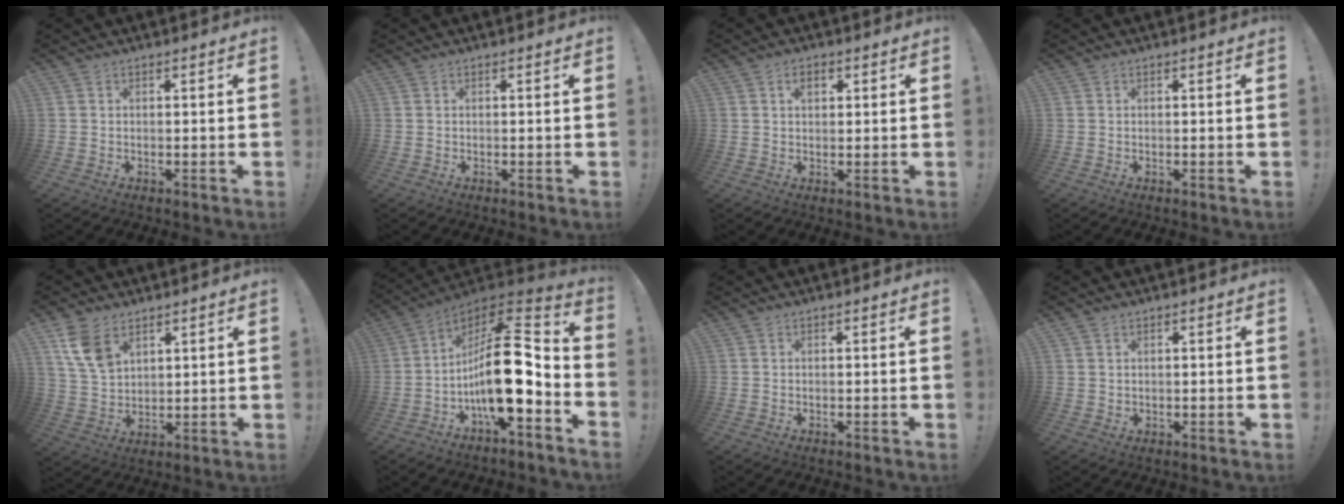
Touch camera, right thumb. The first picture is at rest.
{"total": 0.0}
{"total": 3.0, "force": [1.2, 1.9, 2.0], "torque": [-0.021, -0.001, 0.016]}
{"total": 0.0}
{"total": 10.0, "force": [5.8, 6.1, 5.4], "torque": [-0.104, -0.021, 0.115]}
{"total": 20.3, "force": [-3.2, 7.8, 18.4], "torque": [-0.309, 0.010, -0.052]}
{"total": 0.0}
{"total": 1.4, "force": [0.9, 1.1, 0.3], "torque": [-0.001, -0.002, 0.017]}